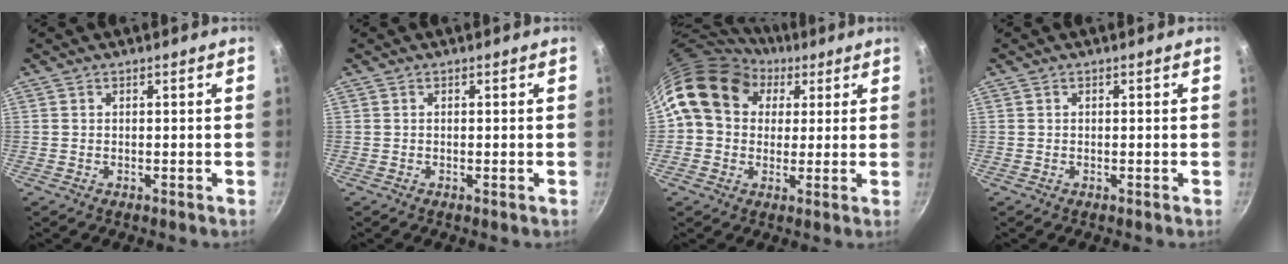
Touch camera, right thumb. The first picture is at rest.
{"total": 0.0}
{"total": 14.8, "force": [5.3, 11.8, 7.2], "torque": [-0.099, 0.012, 0.079]}
{"total": 0.0}